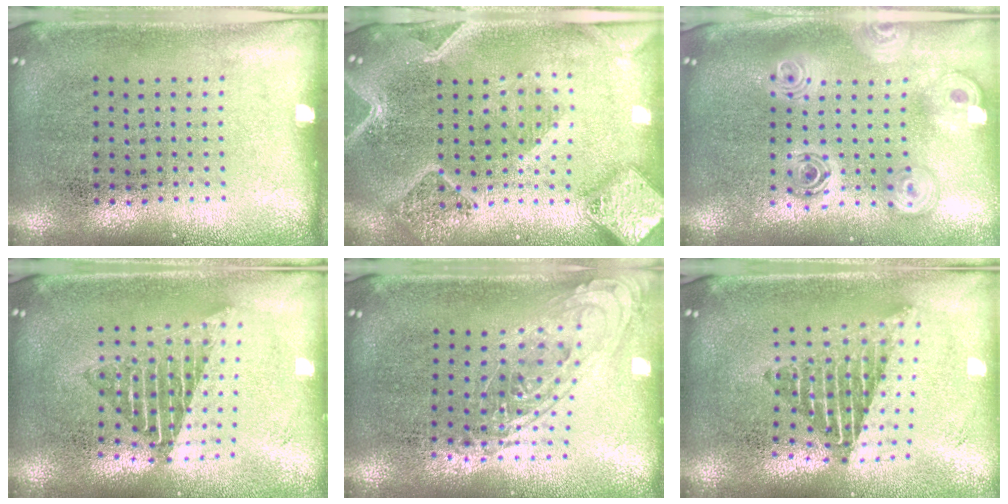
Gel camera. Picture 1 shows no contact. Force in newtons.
{"total": 3.2, "press": 2.7, "slide": 1.7}
{"total": 2.4, "press": 1.9, "slide": 1.5}
{"total": 1.6, "press": 1.4, "slide": 0.9}
{"total": 1.1, "press": 1.0, "slide": 0.4}
{"total": 2.1, "press": 1.6, "slide": 1.3}